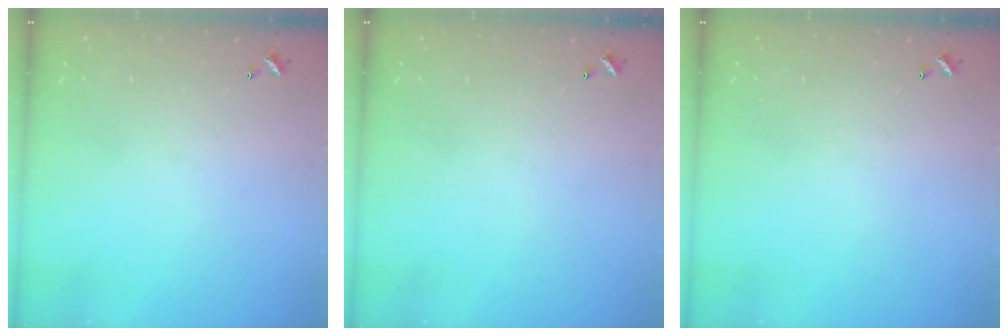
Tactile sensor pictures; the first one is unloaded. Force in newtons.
{"total": 0.0}
{"total": 0.0}